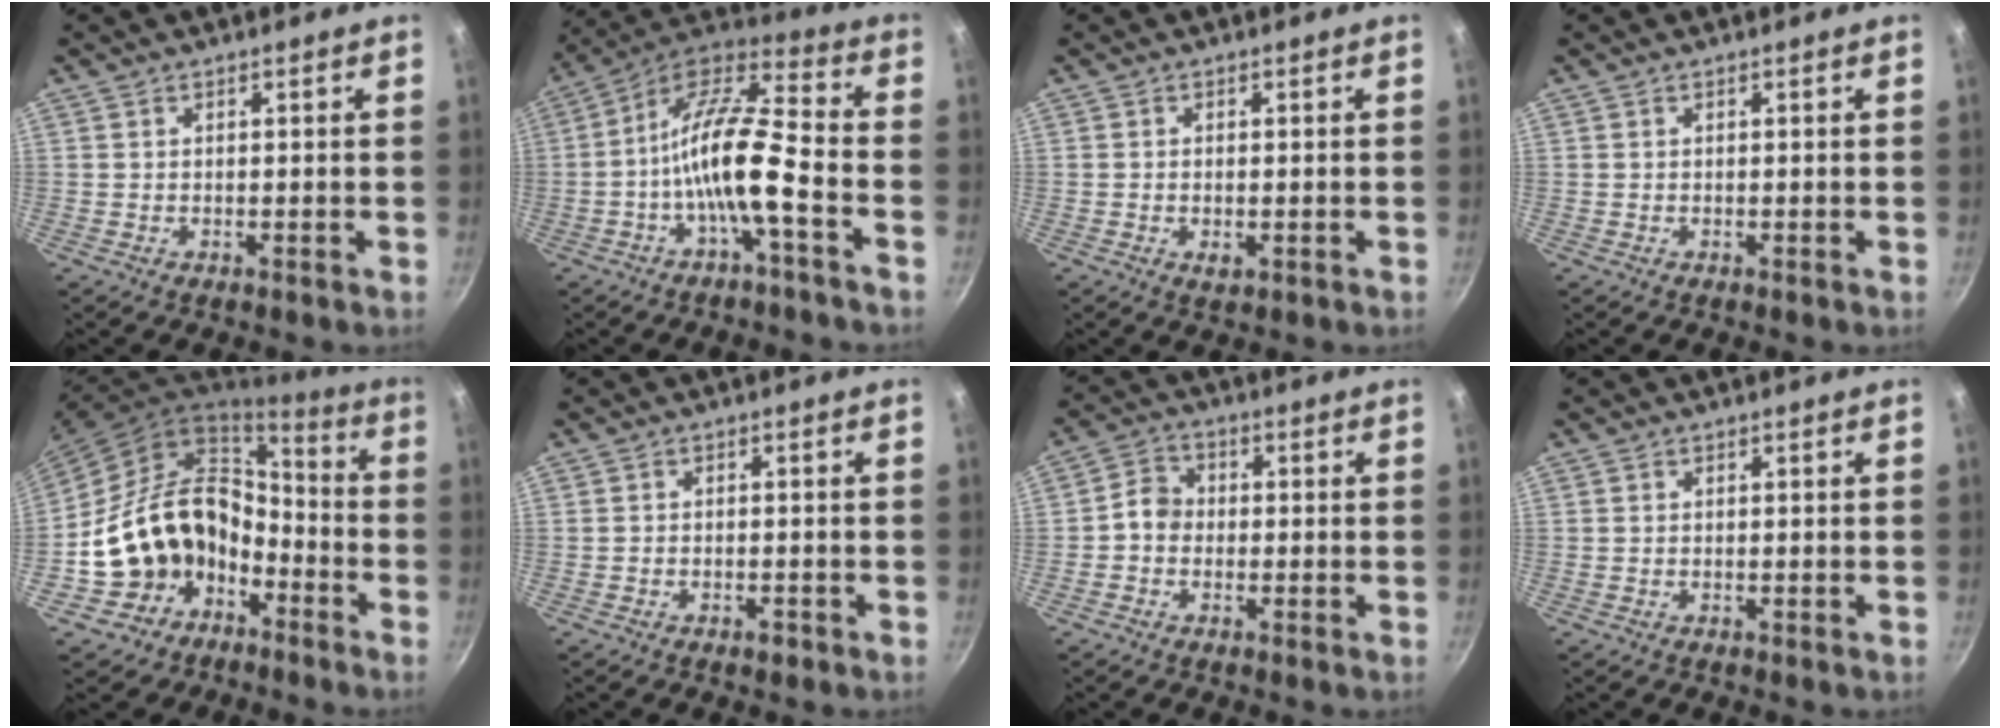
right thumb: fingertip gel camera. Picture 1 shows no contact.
{"total": 14.5, "force": [-4.4, 3.6, 13.3], "torque": [-0.245, 0.046, -0.093]}
{"total": 1.9, "force": [-0.5, 1.0, 1.6], "torque": [-0.027, -0.003, -0.006]}
{"total": 0.0}
{"total": 17.9, "force": [-6.4, 13.8, 9.5], "torque": [-0.137, 0.077, -0.098]}
{"total": 1.7, "force": [-1.2, 0.8, 1.0], "torque": [-0.020, 0.010, -0.016]}
{"total": 4.2, "force": [-0.7, 3.6, 2.1], "torque": [-0.018, 0.018, -0.026]}
{"total": 0.0}